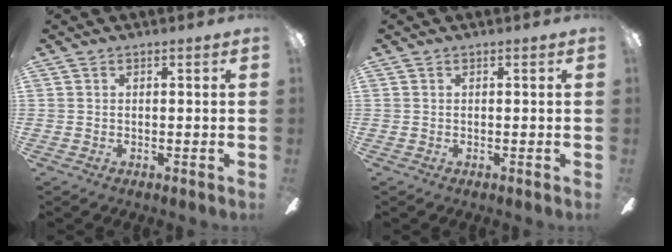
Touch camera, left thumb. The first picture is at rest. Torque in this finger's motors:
{"motor_torque": [-0.01, 0.00, 0.04, -0.03, 0.00]}